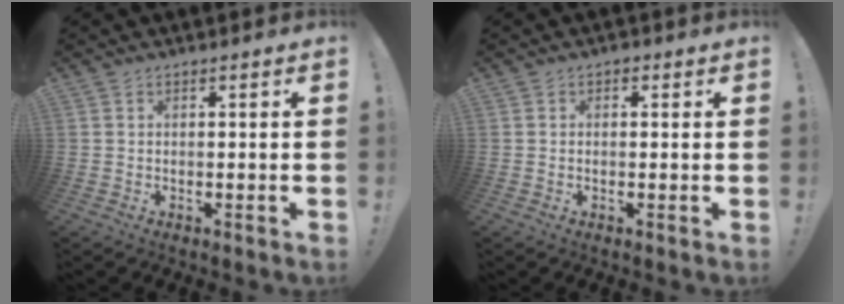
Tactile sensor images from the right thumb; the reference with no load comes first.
{"total": 0.8, "force": [-0.1, 0.7, 0.5], "torque": [-0.001, -0.001, -0.004]}